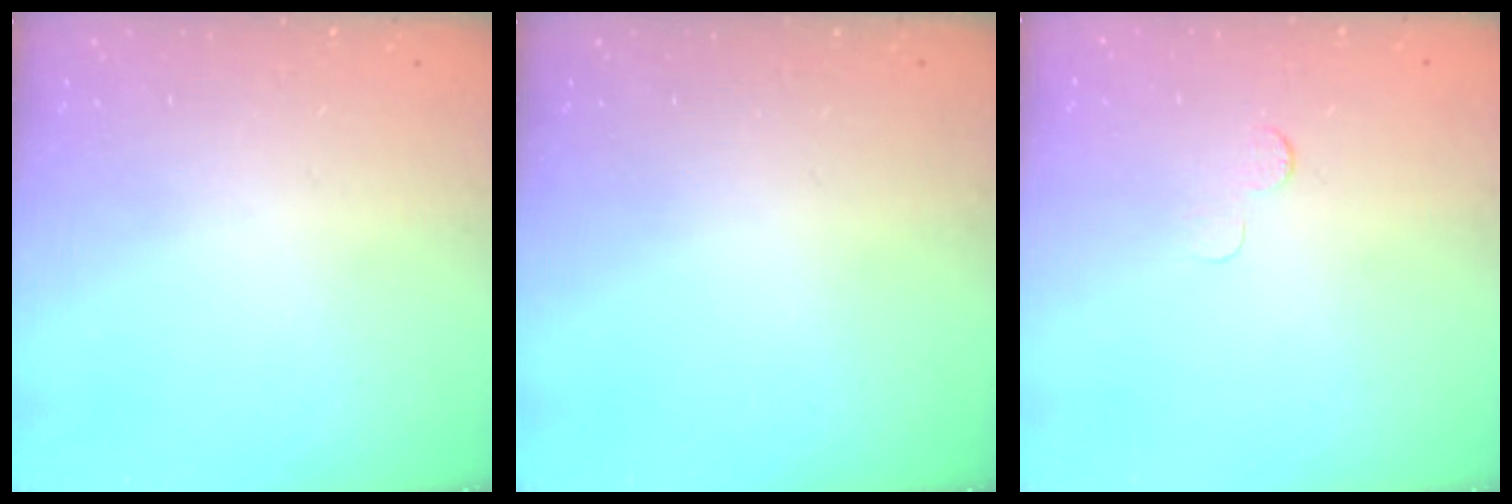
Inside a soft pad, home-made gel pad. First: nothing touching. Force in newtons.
{"total": 0.0}
{"total": 3.0, "press": 2.9, "slide": 0.3}